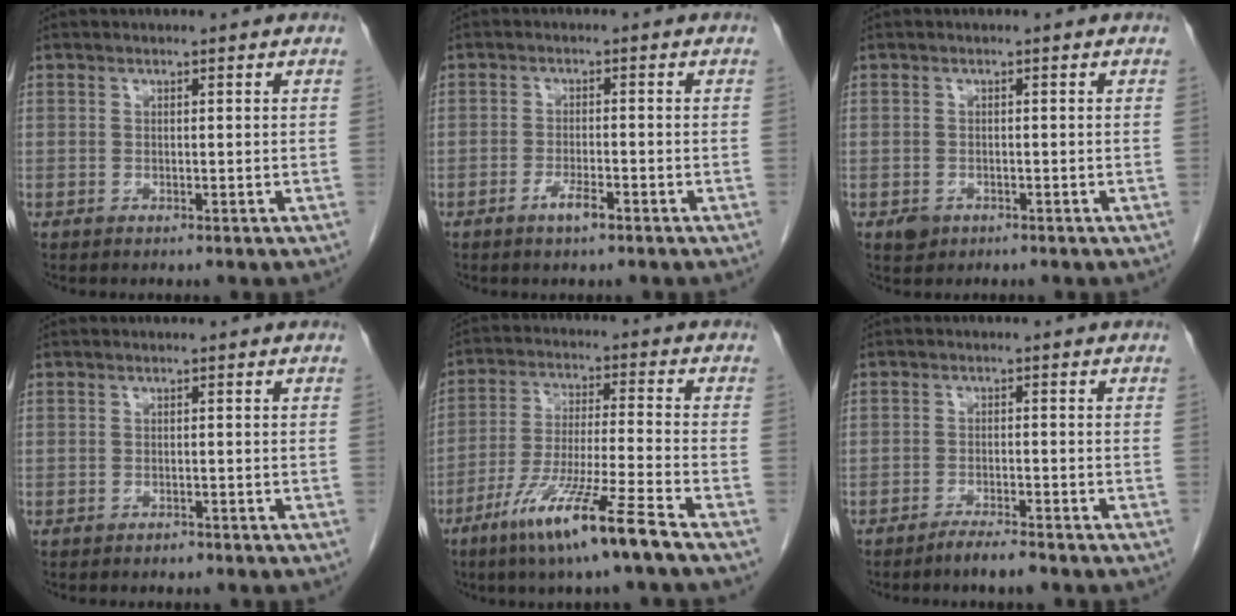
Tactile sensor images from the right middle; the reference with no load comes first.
{"total": 2.9, "force": [-1.8, 0.6, 2.2], "torque": [-0.039, 0.001, -0.030]}
{"total": 1.8, "force": [-1.0, 1.4, 0.6], "torque": [-0.009, 0.003, -0.009]}
{"total": 0.8, "force": [-0.6, 0.4, 0.2], "torque": [-0.006, 0.001, -0.009]}
{"total": 12.6, "force": [-8.0, -0.9, 9.7], "torque": [-0.188, -0.035, -0.149]}
{"total": 3.1, "force": [-2.6, 0.2, 1.6], "torque": [-0.031, -0.003, -0.045]}